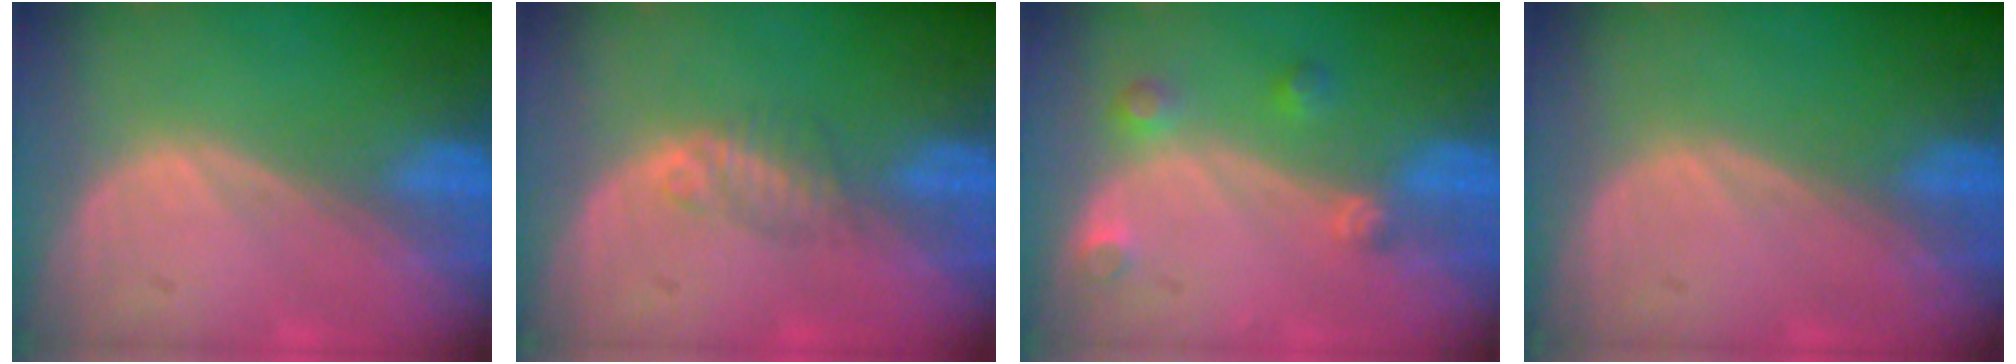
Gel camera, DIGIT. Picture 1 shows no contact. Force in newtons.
{"total": 2.2, "press": 1.9, "slide": 1.0}
{"total": 3.2, "press": 2.9, "slide": 1.3}
{"total": 0.0}